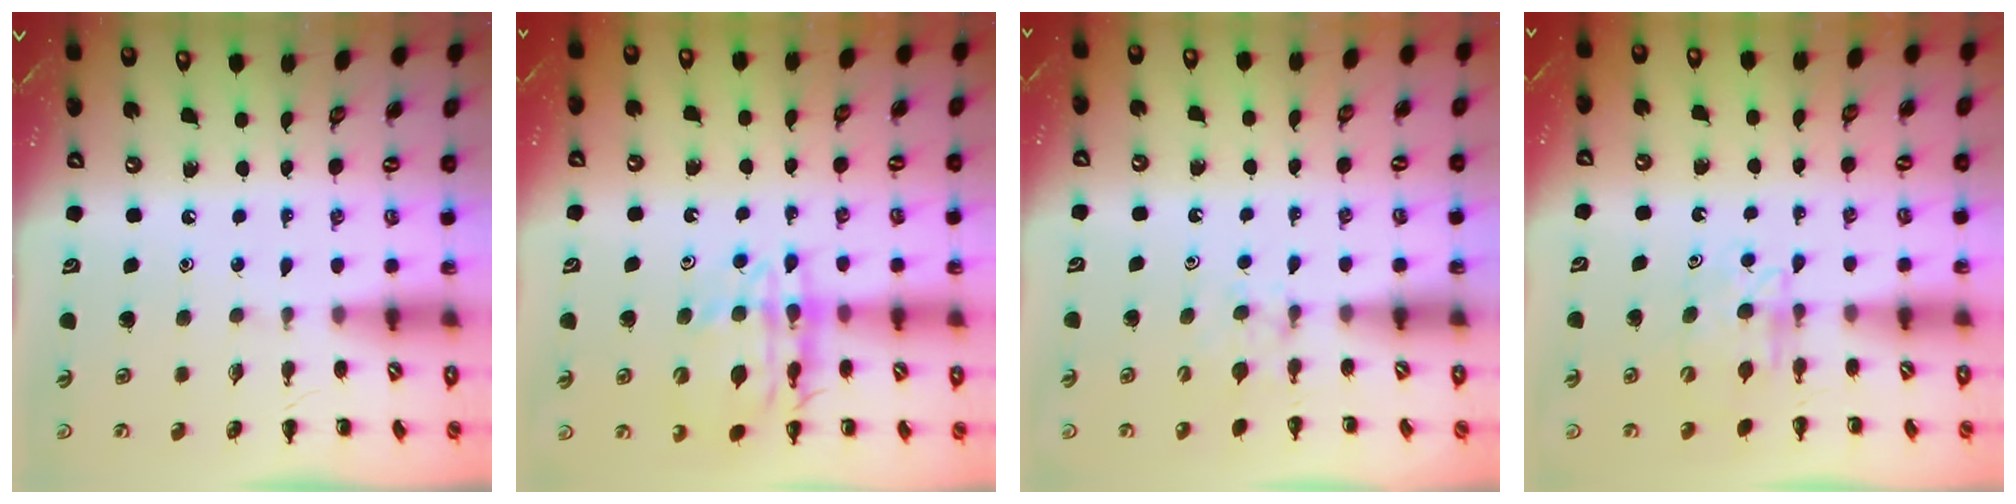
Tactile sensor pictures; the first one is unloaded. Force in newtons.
{"total": 14.6, "press": 14.3, "slide": 3.1}
{"total": 4.1, "press": 3.8, "slide": 1.4}
{"total": 6.1, "press": 6.1, "slide": 0.7}